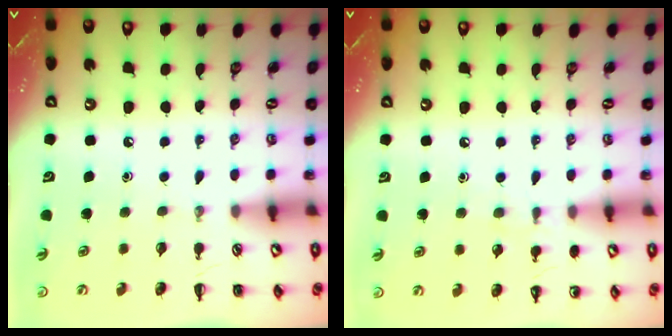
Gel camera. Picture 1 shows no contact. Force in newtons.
{"total": 5.6, "press": 5.4, "slide": 1.6}